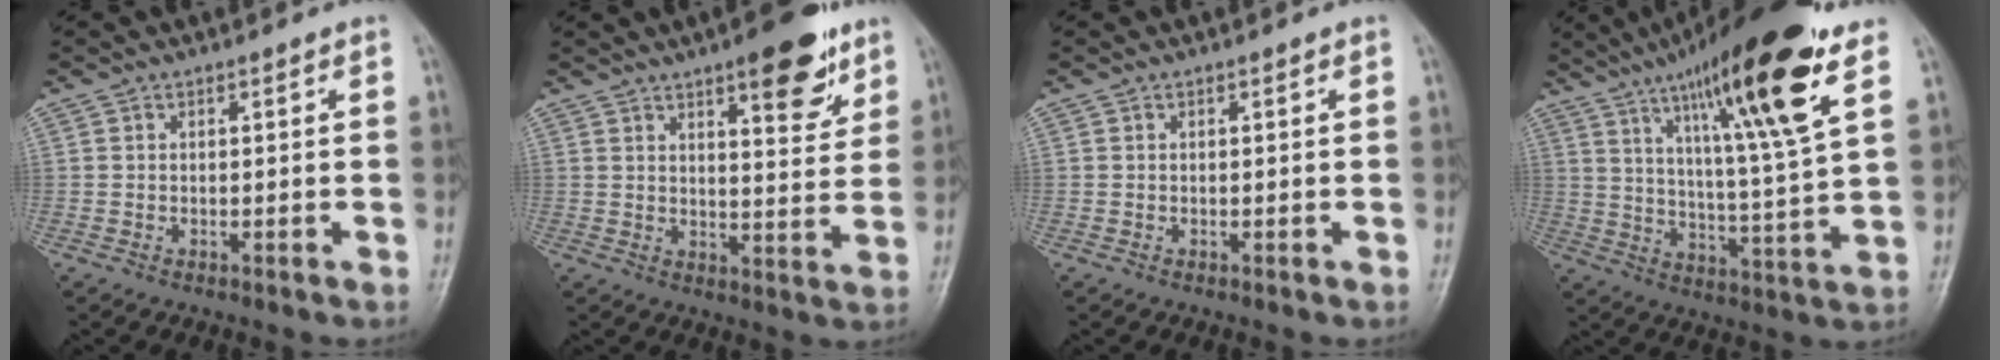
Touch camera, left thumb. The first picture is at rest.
{"total": 11.4, "force": [6.8, 3.8, 8.3], "torque": [-0.086, -0.035, 0.091]}
{"total": 0.0}
{"total": 21.5, "force": [12.0, 2.5, 17.6], "torque": [-0.273, -0.043, 0.192]}